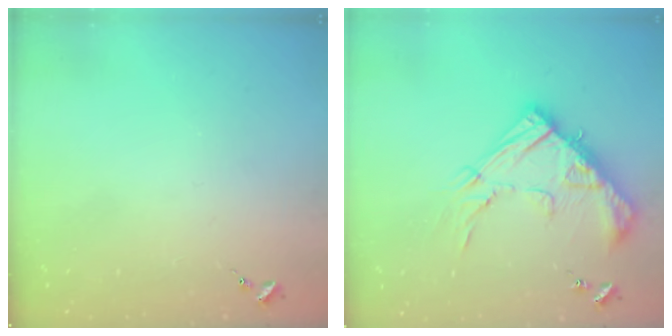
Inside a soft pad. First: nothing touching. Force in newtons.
{"total": 19.5, "press": 19.4, "slide": 1.8}